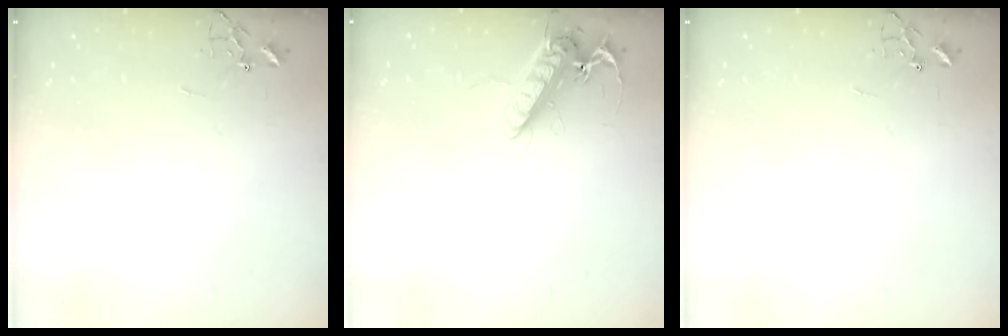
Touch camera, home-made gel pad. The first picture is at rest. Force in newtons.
{"total": 13.5, "press": 13.3, "slide": 2.1}
{"total": 0.0}